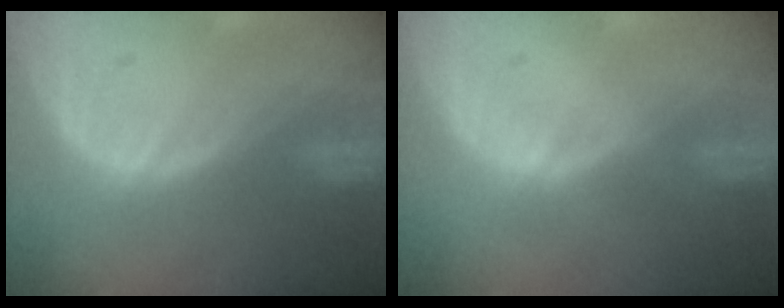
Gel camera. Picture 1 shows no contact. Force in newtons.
{"total": 0.0}